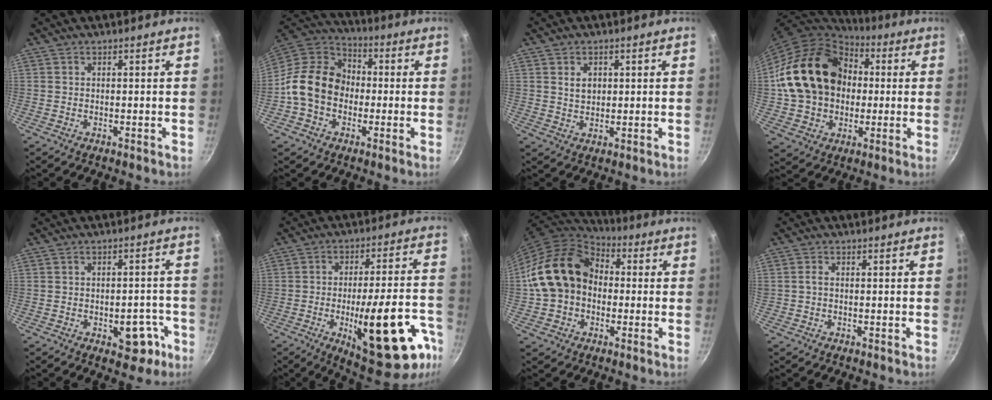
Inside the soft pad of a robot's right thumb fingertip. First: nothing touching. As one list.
[{"total": 15.0, "force": [-2.0, 12.0, 8.9], "torque": [-0.119, 0.038, -0.057]}, {"total": 3.4, "force": [1.0, 2.5, 2.1], "torque": [-0.024, -0.003, 0.019]}, {"total": 22.0, "force": [2.0, 17.5, 13.2], "torque": [-0.215, 0.039, 0.038]}, {"total": 7.5, "force": [-3.2, 4.4, 5.1], "torque": [-0.029, 0.025, -0.033]}, {"total": 24.0, "force": [-9.8, 8.1, 20.4], "torque": [-0.235, 0.032, -0.125]}, {"total": 17.5, "force": [-0.1, 13.8, 10.7], "torque": [-0.168, 0.047, -0.009]}, {"total": 1.0, "force": [-0.1, 0.6, 0.8], "torque": [-0.018, 0.003, -0.001]}]